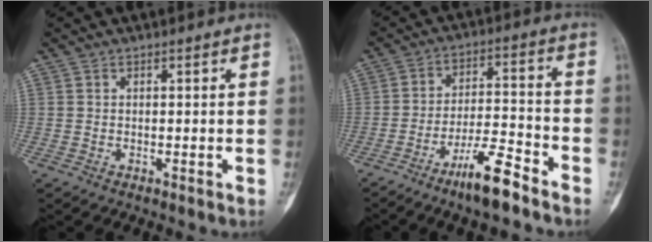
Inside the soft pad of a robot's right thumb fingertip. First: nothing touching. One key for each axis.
{"total": 9.7, "fx": -6.9, "fy": 1.8, "fz": 6.6, "tx": -0.119, "ty": 0.053, "tz": -0.122}